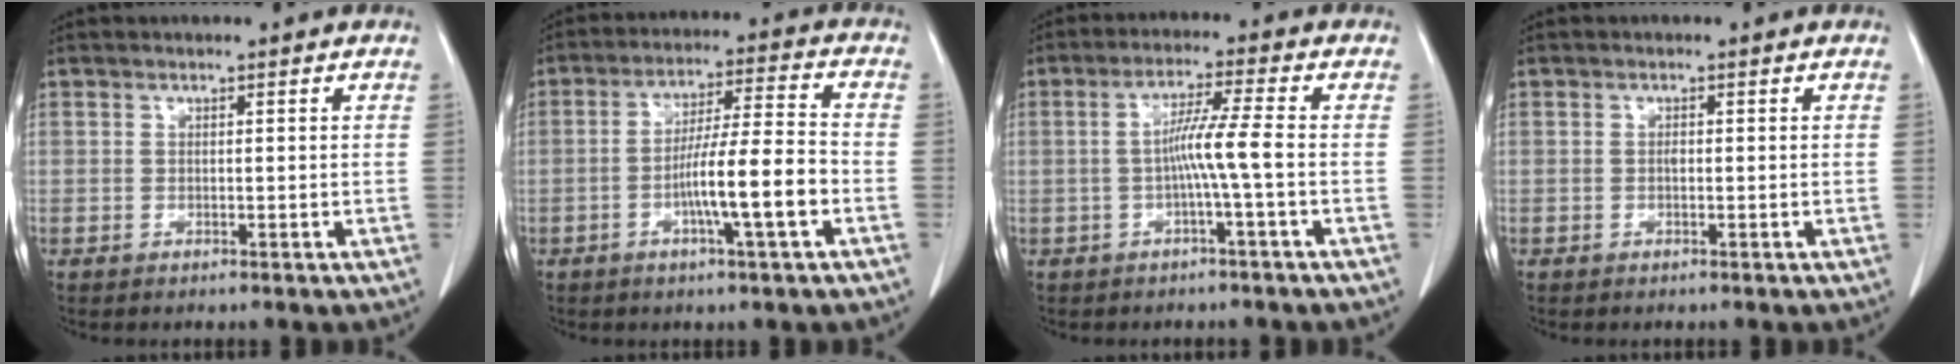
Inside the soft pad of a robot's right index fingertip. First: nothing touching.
{"total": 10.6, "force": [-3.4, 0.2, 10.0], "torque": [-0.174, 0.005, -0.059]}
{"total": 5.5, "force": [-1.1, -1.0, 5.3], "torque": [-0.099, 0.009, -0.019]}
{"total": 0.5, "force": [-0.1, 0.2, 0.5], "torque": [-0.010, 0.000, -0.002]}